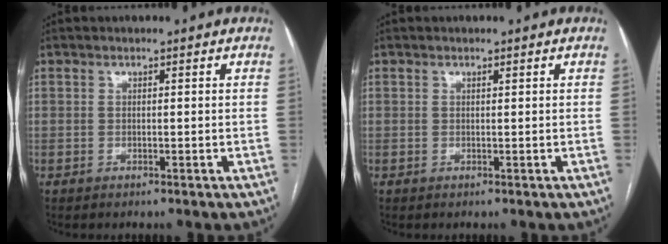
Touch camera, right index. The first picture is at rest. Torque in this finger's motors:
{"motor_torque": [-0.02, 0.17, -0.03, 0.00]}